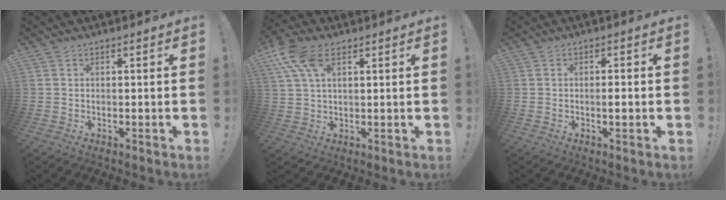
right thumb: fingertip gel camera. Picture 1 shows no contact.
{"total": 10.6, "force": [5.3, 5.4, 7.4], "torque": [-0.143, -0.013, 0.098]}
{"total": 2.3, "force": [-0.6, 0.3, 2.2], "torque": [-0.028, -0.003, -0.013]}